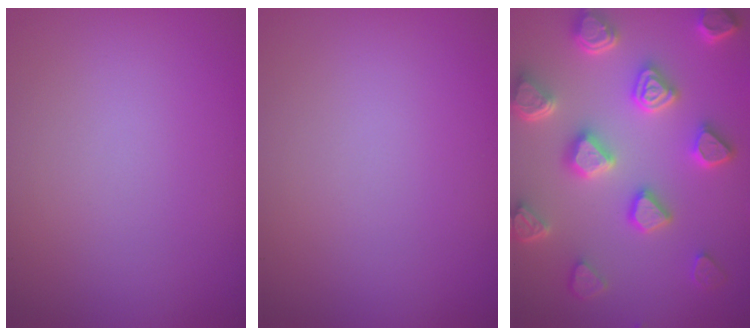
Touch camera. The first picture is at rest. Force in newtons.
{"total": 0.0}
{"total": 6.5, "press": 5.4, "slide": 3.5}